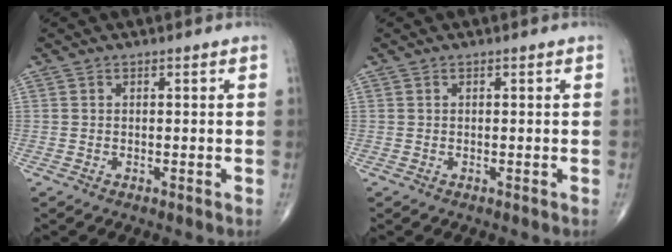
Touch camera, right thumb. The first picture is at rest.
{"total": 0.0}